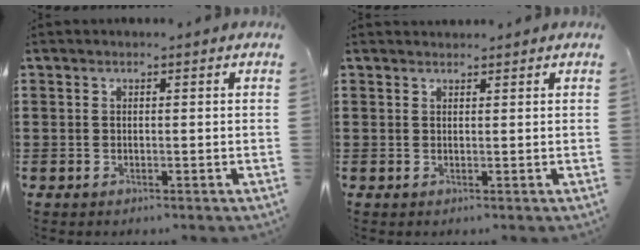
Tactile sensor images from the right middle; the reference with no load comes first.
{"total": 1.0, "force": [1.0, 0.2, -0.1], "torque": [-0.001, 0.000, 0.019]}